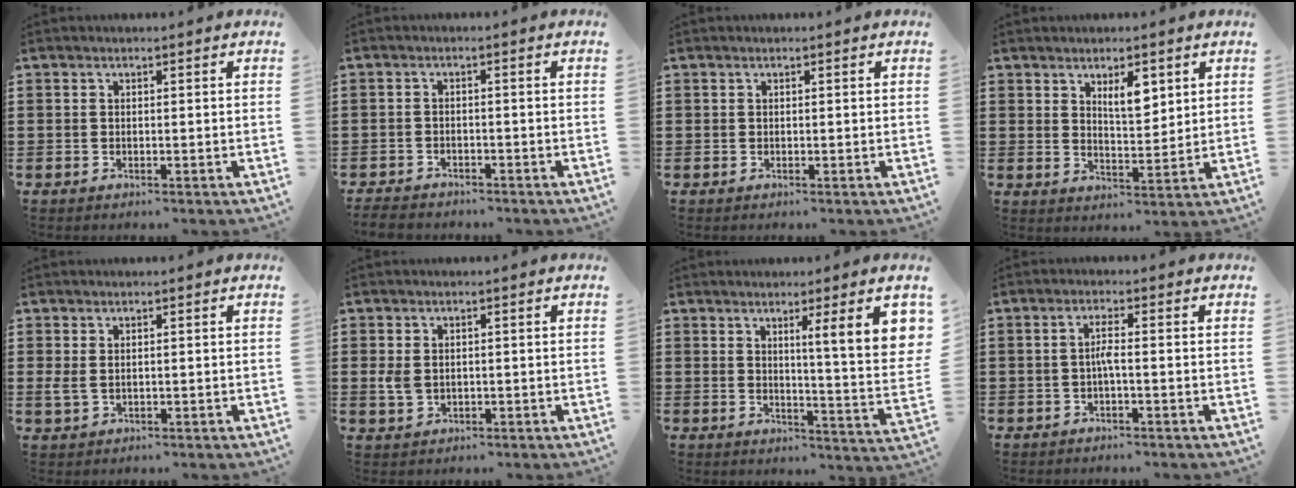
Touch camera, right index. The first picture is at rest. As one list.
[{"total": 2.1, "force": [-2.0, 0.4, 0.2], "torque": [-0.016, -0.002, -0.046]}, {"total": 0.0}, {"total": 5.1, "force": [2.7, 2.1, 3.8], "torque": [-0.065, 0.000, 0.043]}, {"total": 1.6, "force": [0.4, 1.1, 1.1], "torque": [-0.034, 0.004, 0.005]}, {"total": 2.6, "force": [0.1, 2.0, 1.6], "torque": [-0.051, 0.002, -0.003]}, {"total": 8.4, "force": [3.9, 0.1, 7.4], "torque": [-0.123, -0.023, 0.059]}, {"total": 2.4, "force": [-0.5, 0.1, 2.3], "torque": [-0.053, -0.003, -0.013]}]